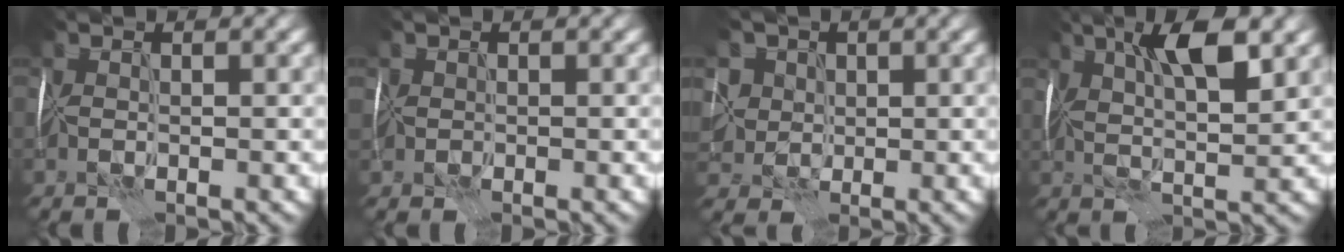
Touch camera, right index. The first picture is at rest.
{"total": 0.7, "force": [0.0, 0.7, -0.3], "torque": [0.006, 0.001, -0.005]}
{"total": 5.9, "force": [1.7, 5.1, 2.4], "torque": [-0.052, 0.017, 0.021]}
{"total": 6.8, "force": [2.8, 2.1, 5.9], "torque": [-0.104, 0.005, 0.046]}